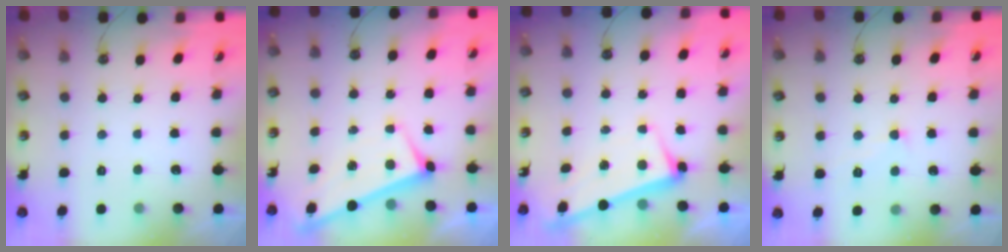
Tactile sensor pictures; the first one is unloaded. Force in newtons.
{"total": 1.2, "press": 1.2, "slide": 0.1}
{"total": 2.5, "press": 2.4, "slide": 0.6}
{"total": 0.6, "press": 0.4, "slide": 0.4}